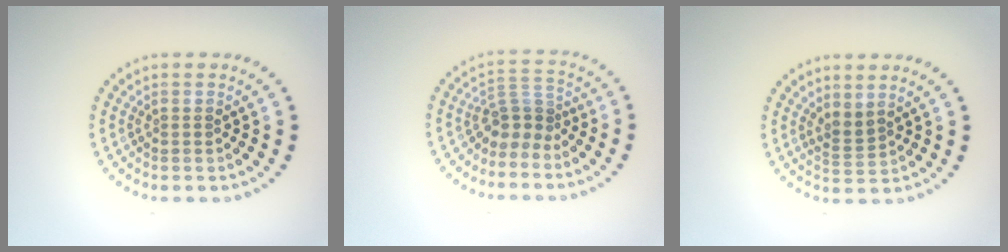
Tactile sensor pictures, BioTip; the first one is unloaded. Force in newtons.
{"total": 2.7, "press": 1.7, "slide": 2.0}
{"total": 1.8, "press": 1.4, "slide": 1.2}